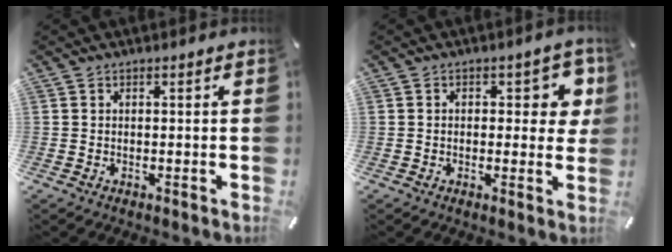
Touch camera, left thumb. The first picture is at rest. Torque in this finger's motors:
{"motor_torque": [0.25, -0.36, 0.03, 0.08, 0.01]}